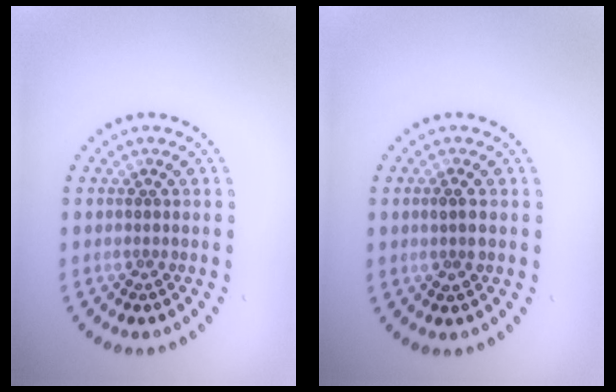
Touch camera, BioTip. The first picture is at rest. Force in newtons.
{"total": 1.3, "press": 1.3, "slide": 0.3}